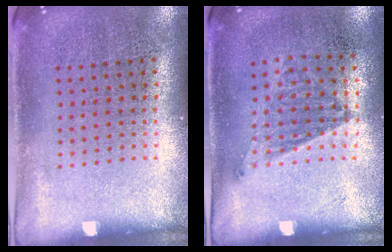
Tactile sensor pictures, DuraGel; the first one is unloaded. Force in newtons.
{"total": 1.2, "press": 0.9, "slide": 0.7}